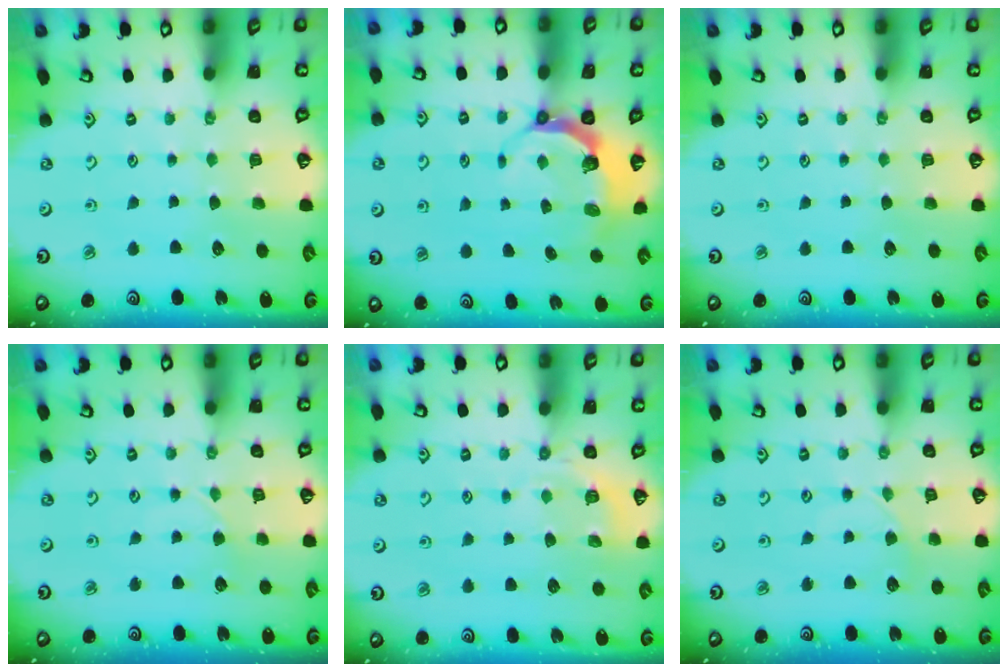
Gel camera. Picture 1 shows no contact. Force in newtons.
{"total": 5.7, "press": 4.6, "slide": 3.3}
{"total": 0.0}
{"total": 2.0, "press": 2.0, "slide": 0.2}
{"total": 5.7, "press": 5.3, "slide": 1.9}
{"total": 3.2, "press": 3.2, "slide": 0.4}